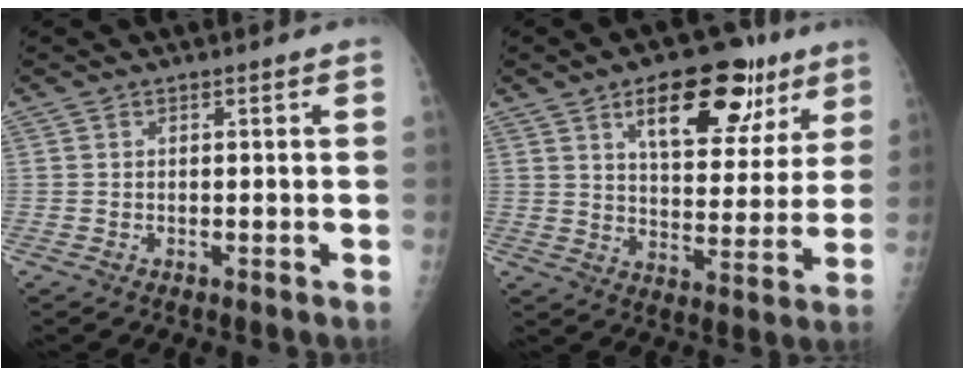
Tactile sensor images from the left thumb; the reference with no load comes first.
{"total": 18.4, "force": [9.8, 9.0, 12.8], "torque": [-0.130, -0.032, 0.145]}